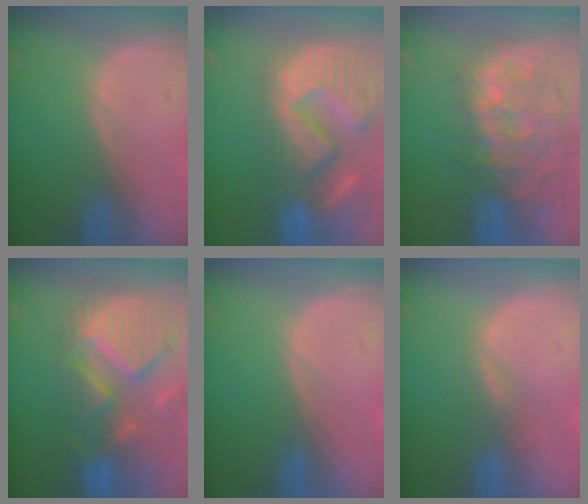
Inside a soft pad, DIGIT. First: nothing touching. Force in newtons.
{"total": 15.4, "press": 12.7, "slide": 8.7}
{"total": 11.7, "press": 10.8, "slide": 4.4}
{"total": 12.0, "press": 10.5, "slide": 5.8}
{"total": 0.0}
{"total": 2.3, "press": 1.8, "slide": 1.5}